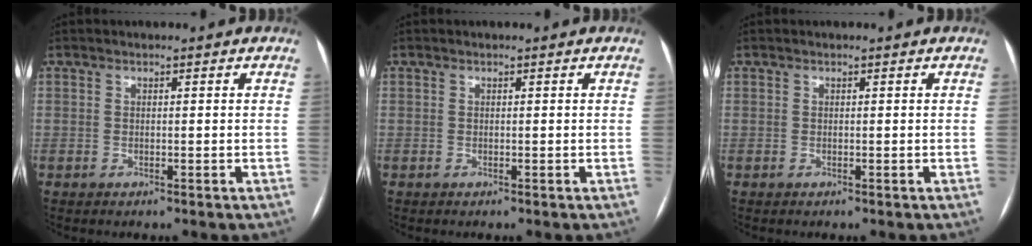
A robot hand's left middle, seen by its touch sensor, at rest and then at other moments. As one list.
[{"total": 0.0}, {"total": 0.0}]